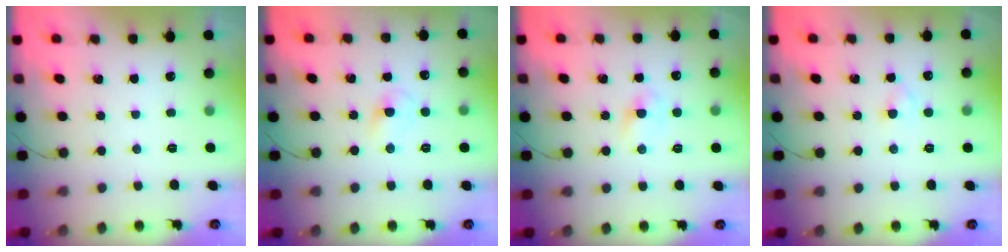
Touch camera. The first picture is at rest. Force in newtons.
{"total": 3.5, "press": 3.3, "slide": 1.2}
{"total": 2.7, "press": 2.5, "slide": 1.0}
{"total": 2.1, "press": 1.8, "slide": 1.1}